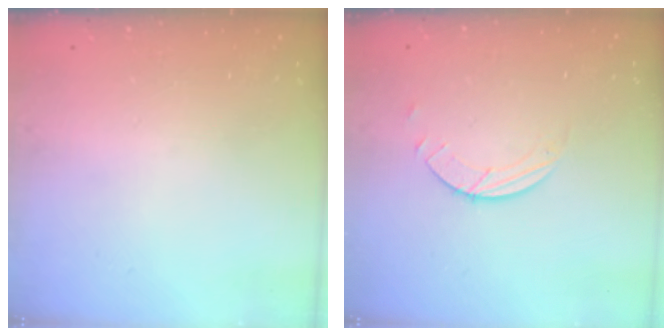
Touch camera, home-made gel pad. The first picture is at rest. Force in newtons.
{"total": 2.0, "press": 2.0, "slide": 0.2}